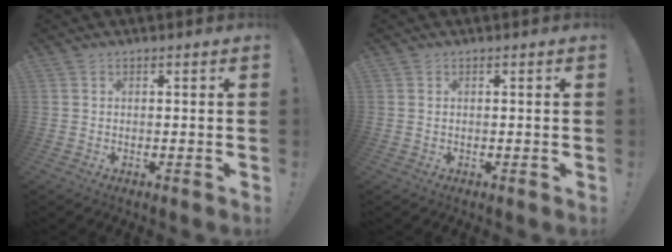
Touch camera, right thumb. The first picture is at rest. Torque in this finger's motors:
{"motor_torque": [-0.22, 0.01, -0.04, 0.14, 0.03]}